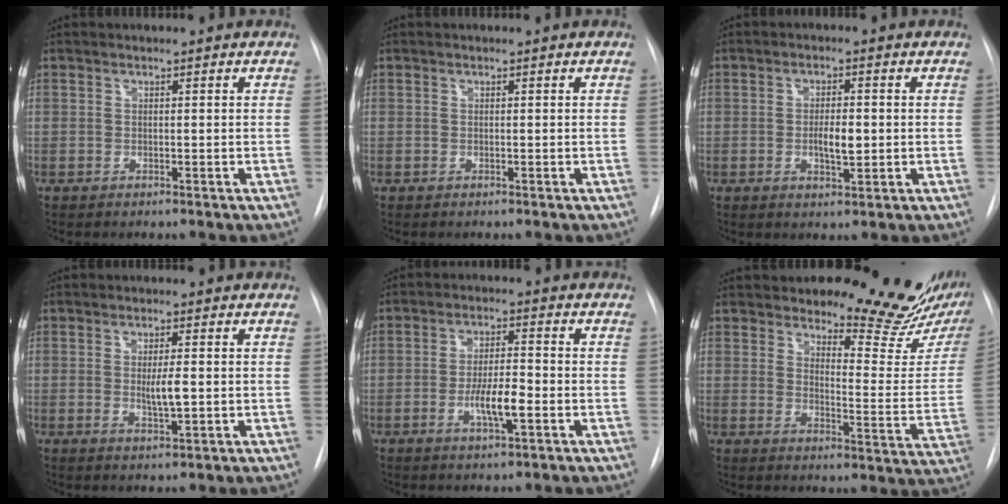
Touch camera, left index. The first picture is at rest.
{"total": 0.0}
{"total": 4.0, "force": [-0.4, 1.3, 3.8], "torque": [-0.063, -0.002, -0.004]}
{"total": 3.7, "force": [-0.3, 1.2, 3.4], "torque": [-0.057, -0.002, -0.002]}
{"total": 5.9, "force": [-1.9, 1.1, 5.5], "torque": [-0.103, -0.002, -0.033]}
{"total": 17.4, "force": [15.8, 2.7, 6.8], "torque": [-0.080, -0.098, 0.189]}